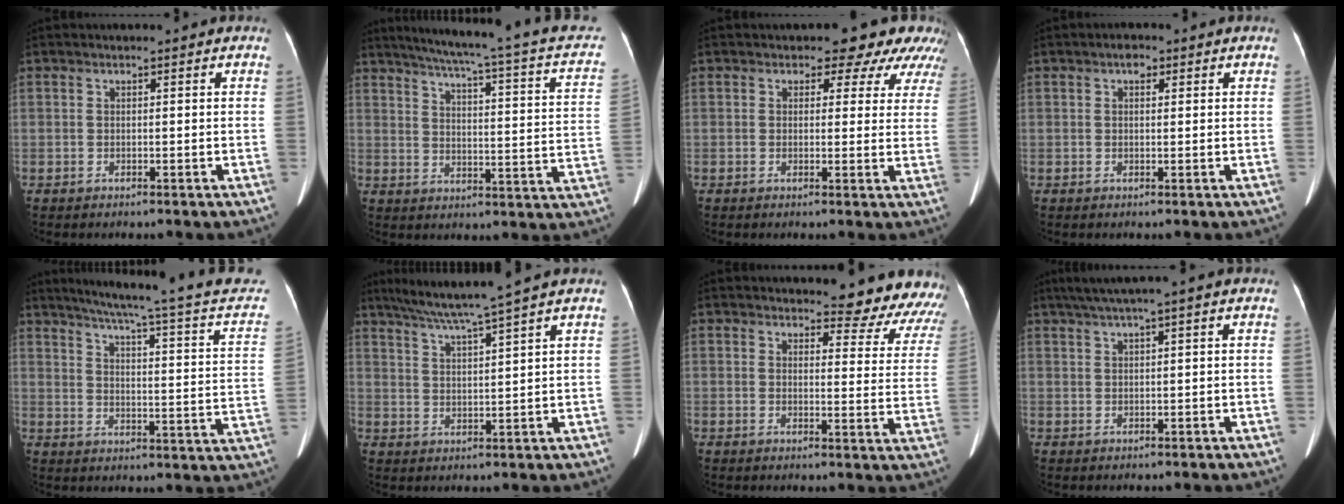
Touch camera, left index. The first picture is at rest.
{"total": 21.4, "force": [16.3, 1.8, 13.8], "torque": [-0.199, -0.020, 0.184]}
{"total": 9.0, "force": [7.3, 4.7, 2.5], "torque": [0.002, 0.002, 0.053]}
{"total": 1.5, "force": [0.7, 0.9, 1.1], "torque": [-0.023, 0.005, 0.009]}
{"total": 22.7, "force": [19.2, 0.2, 12.0], "torque": [-0.171, -0.050, 0.224]}
{"total": 8.4, "force": [6.6, -2.1, 4.7], "torque": [-0.078, 0.006, 0.112]}
{"total": 12.5, "force": [12.2, 2.6, 0.9], "torque": [0.027, -0.075, 0.103]}
{"total": 3.7, "force": [2.2, -0.5, 3.0], "torque": [-0.064, 0.018, 0.044]}